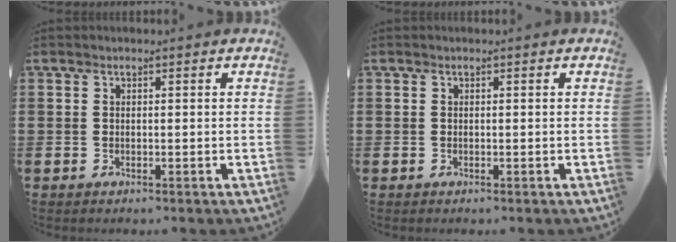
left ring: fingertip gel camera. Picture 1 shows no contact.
{"total": 0.0}